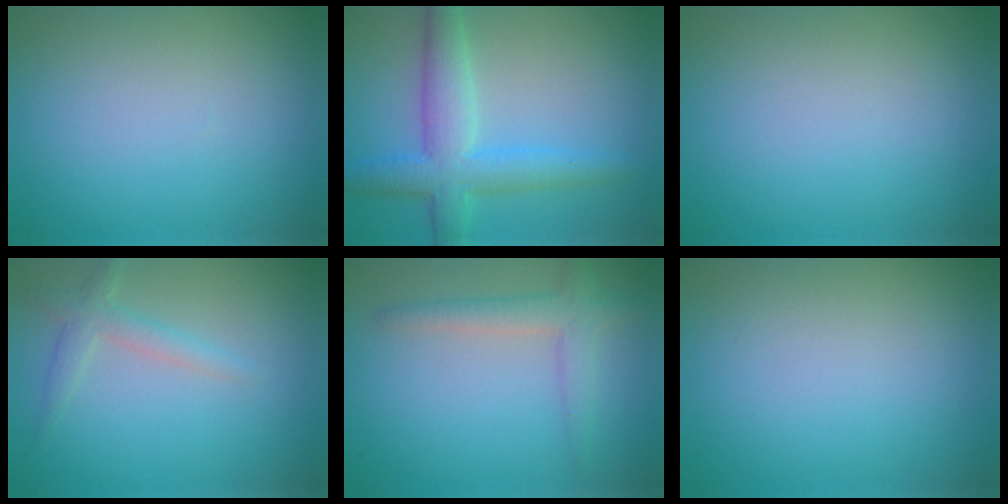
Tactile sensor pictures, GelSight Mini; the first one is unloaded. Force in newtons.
{"total": 5.3, "press": 5.3, "slide": 0.2}
{"total": 0.0}
{"total": 1.9, "press": 1.9, "slide": 0.1}
{"total": 2.7, "press": 2.7, "slide": 0.2}
{"total": 0.0}